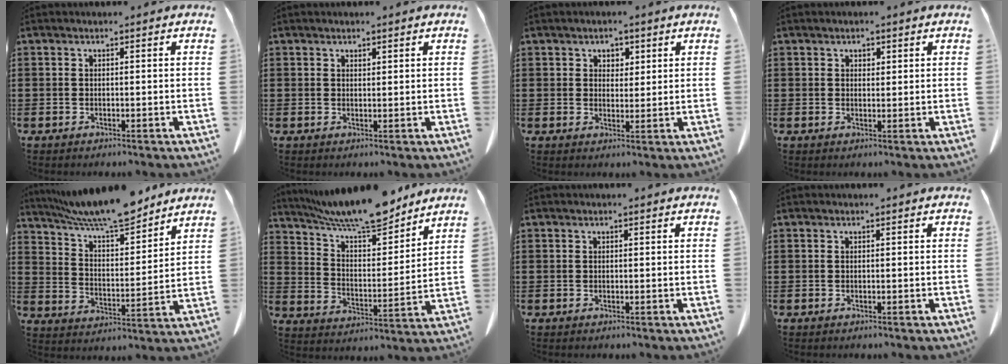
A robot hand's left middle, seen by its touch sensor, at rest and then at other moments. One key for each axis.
{"total": 0.8, "fx": 0.8, "fy": 0.2, "fz": 0.2, "tx": -0.006, "ty": 0.000, "tz": 0.015}
{"total": 2.2, "fx": 1.5, "fy": 1.6, "fz": 0.5, "tx": -0.008, "ty": 0.006, "tz": 0.024}
{"total": 1.1, "fx": 0.9, "fy": 0.6, "fz": 0.3, "tx": -0.008, "ty": 0.003, "tz": 0.017}
{"total": 10.3, "fx": 9.2, "fy": 1.0, "fz": 4.4, "tx": -0.109, "ty": -0.045, "tz": 0.161}
{"total": 11.7, "fx": 10.2, "fy": 1.5, "fz": 5.4, "tx": -0.122, "ty": -0.052, "tz": 0.177}
{"total": 0.0}
{"total": 0.0}